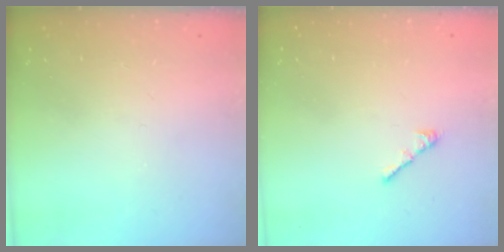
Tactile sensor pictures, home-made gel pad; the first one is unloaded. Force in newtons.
{"total": 3.0, "press": 2.9, "slide": 0.8}